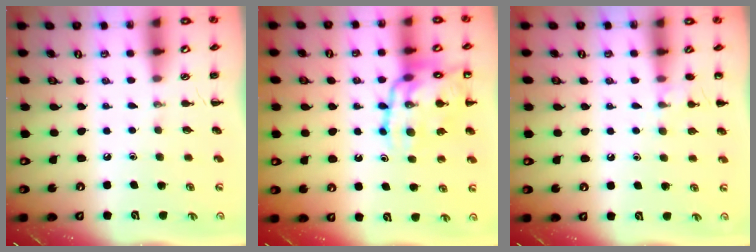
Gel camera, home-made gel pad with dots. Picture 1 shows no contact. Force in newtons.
{"total": 17.5, "press": 17.3, "slide": 2.6}
{"total": 6.5, "press": 6.2, "slide": 2.0}